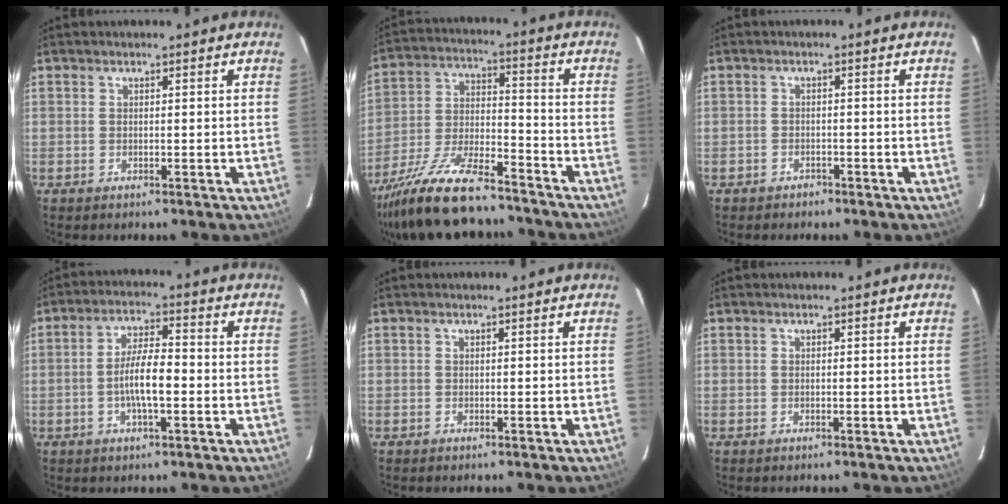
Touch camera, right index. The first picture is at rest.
{"total": 19.7, "force": [-15.8, 5.2, 10.6], "torque": [-0.219, -0.028, -0.269]}
{"total": 2.2, "force": [-1.6, 1.5, 0.1], "torque": [-0.009, 0.006, -0.025]}
{"total": 7.2, "force": [-1.7, 1.8, 6.8], "torque": [-0.130, 0.006, -0.029]}
{"total": 0.0}
{"total": 0.0}